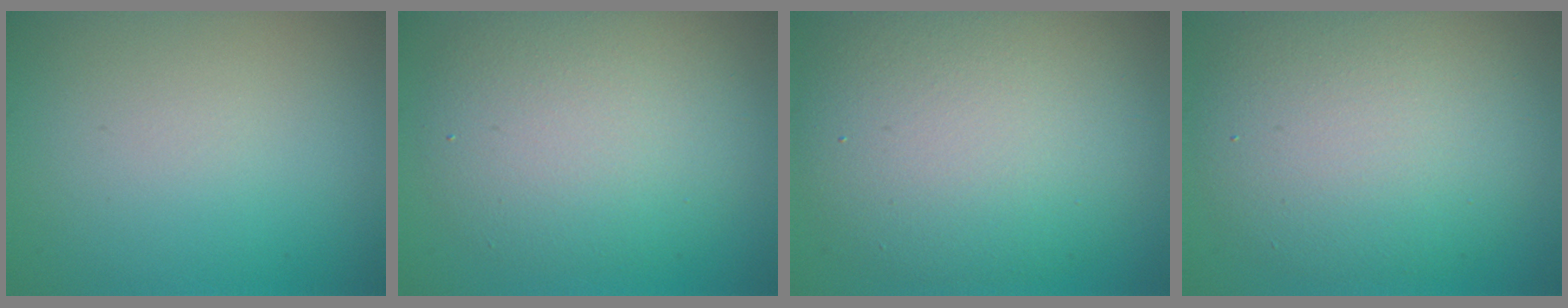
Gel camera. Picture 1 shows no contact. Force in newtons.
{"total": 6.4, "press": 6.4, "slide": 0.4}
{"total": 9.6, "press": 9.5, "slide": 0.9}
{"total": 8.1, "press": 8.1, "slide": 0.5}